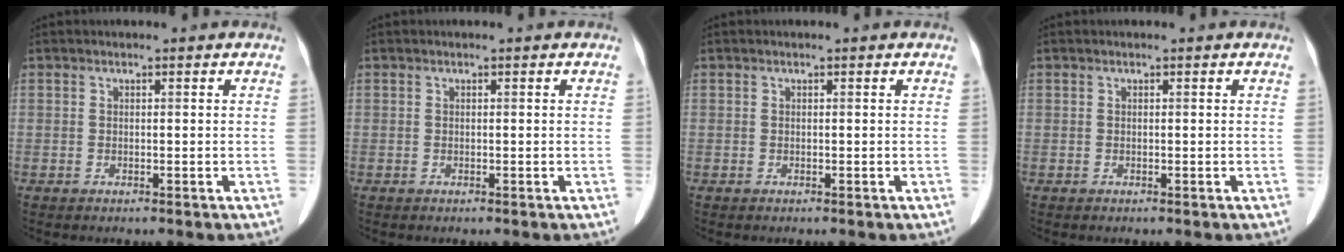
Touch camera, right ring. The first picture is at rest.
{"total": 0.0}
{"total": 0.0}
{"total": 0.0}